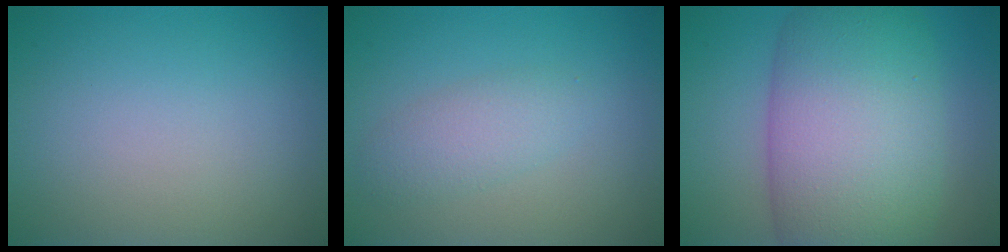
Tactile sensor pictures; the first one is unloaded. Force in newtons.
{"total": 2.4, "press": 2.4, "slide": 0.1}
{"total": 13.1, "press": 13.1, "slide": 0.2}